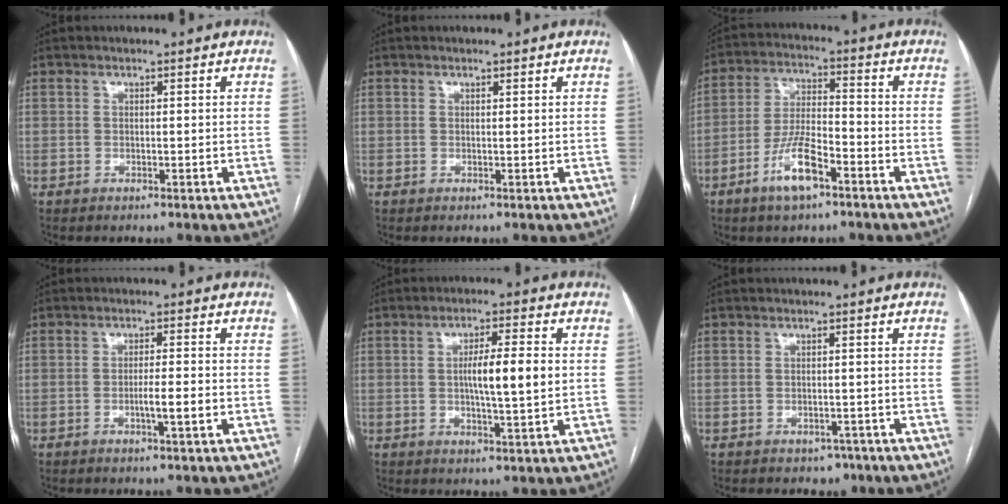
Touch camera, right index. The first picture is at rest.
{"total": 0.0}
{"total": 8.9, "force": [-5.0, 2.5, 6.9], "torque": [-0.142, 0.002, -0.091]}
{"total": 3.7, "force": [-1.2, 0.1, 3.5], "torque": [-0.058, -0.001, -0.018]}
{"total": 7.5, "force": [0.4, 0.7, 7.5], "torque": [-0.127, 0.003, 0.005]}
{"total": 2.1, "force": [-1.4, 1.4, 0.7], "torque": [-0.007, 0.004, -0.010]}